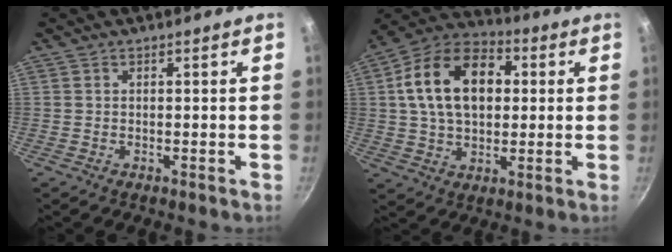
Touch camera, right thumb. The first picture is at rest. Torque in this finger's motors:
{"motor_torque": [-0.09, 2.52, 0.98, 1.23, 0.32]}